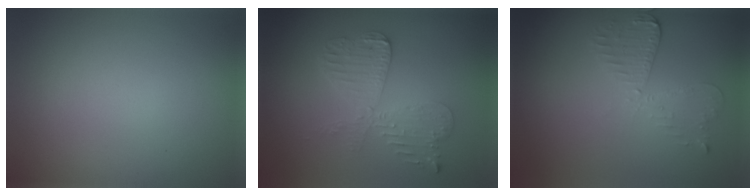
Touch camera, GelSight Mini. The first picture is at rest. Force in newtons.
{"total": 4.3, "press": 3.7, "slide": 2.1}
{"total": 2.6, "press": 2.3, "slide": 1.3}